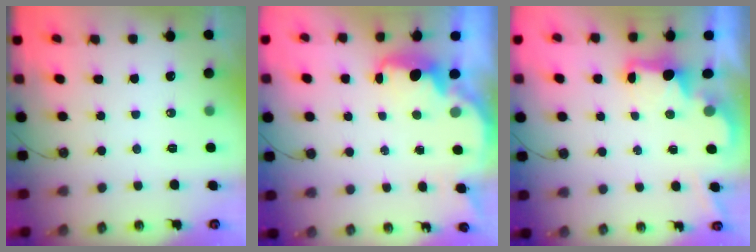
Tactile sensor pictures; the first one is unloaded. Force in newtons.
{"total": 2.3, "press": 2.3, "slide": 0.4}
{"total": 2.2, "press": 2.1, "slide": 0.8}